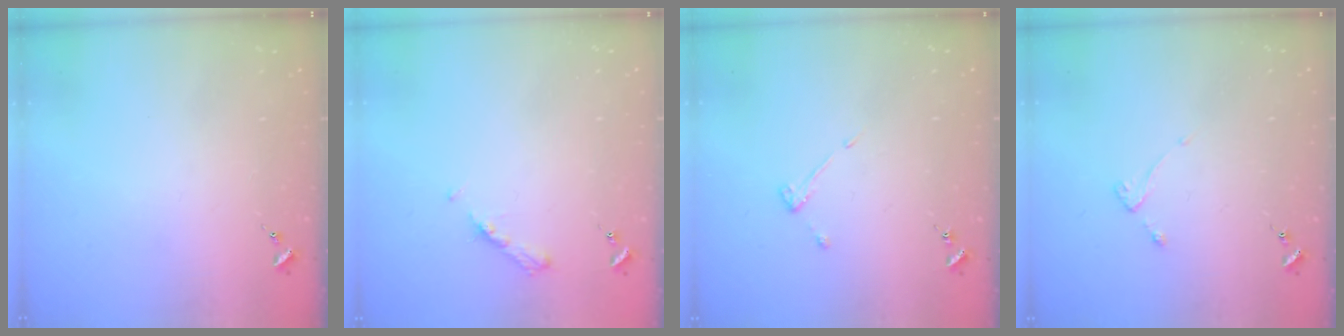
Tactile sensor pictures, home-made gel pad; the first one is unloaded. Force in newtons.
{"total": 4.9, "press": 4.9, "slide": 0.6}
{"total": 3.6, "press": 3.5, "slide": 0.6}
{"total": 2.7, "press": 2.6, "slide": 0.5}